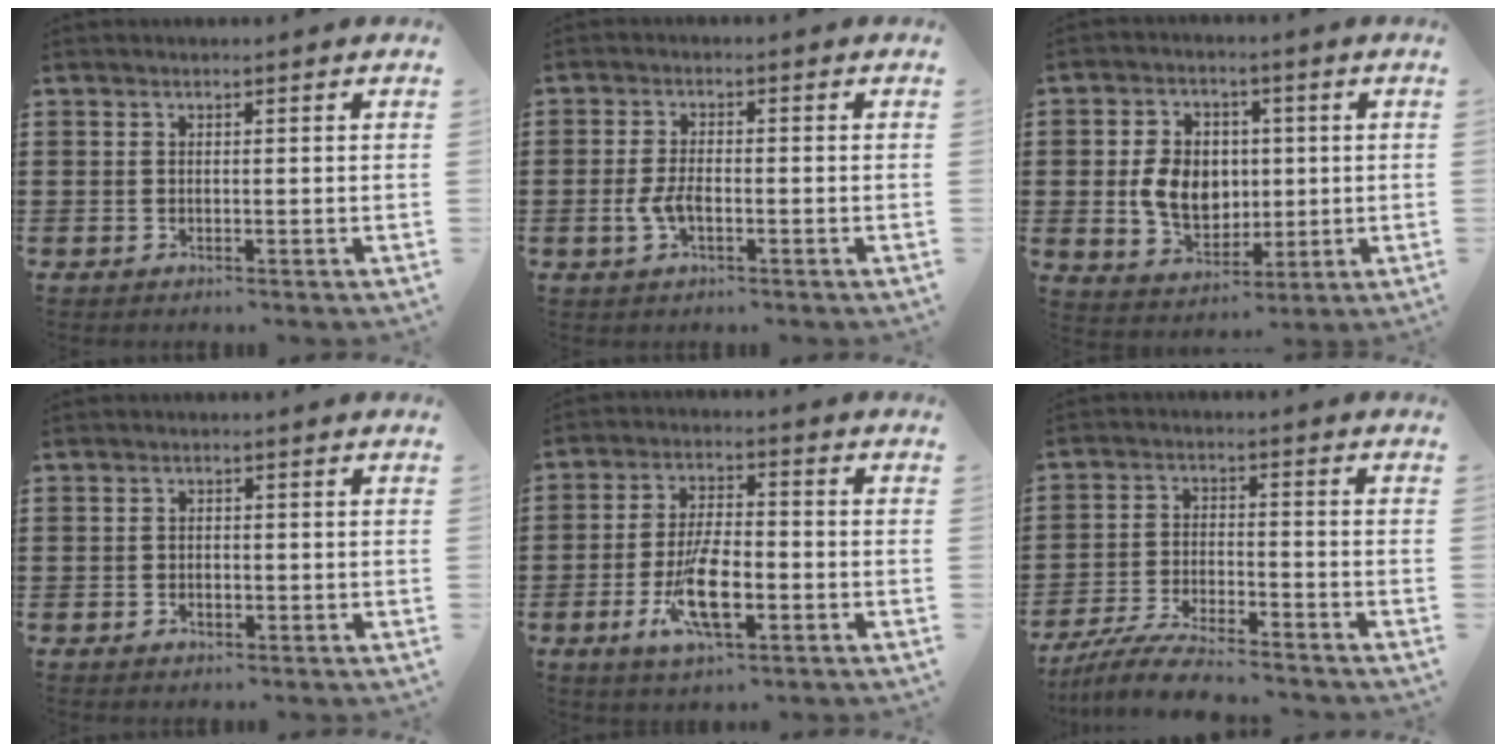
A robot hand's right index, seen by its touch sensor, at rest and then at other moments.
{"total": 3.4, "force": [-1.0, 1.5, 2.9], "torque": [-0.069, -0.004, -0.020]}
{"total": 8.3, "force": [-0.1, 6.2, 5.5], "torque": [-0.110, 0.007, -0.006]}
{"total": 0.8, "force": [-0.4, 0.6, 0.4], "torque": [-0.011, -0.003, -0.008]}
{"total": 9.7, "force": [-3.3, 3.4, 8.5], "torque": [-0.176, -0.013, -0.057]}
{"total": 6.1, "force": [-5.8, 0.3, 1.9], "torque": [-0.051, -0.006, -0.114]}